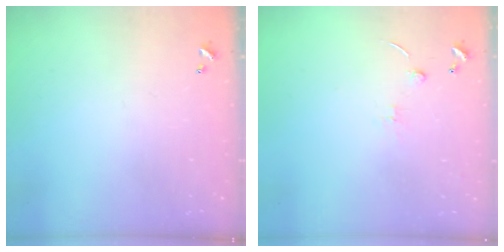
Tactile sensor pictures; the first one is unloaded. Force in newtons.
{"total": 1.3, "press": 1.2, "slide": 0.5}